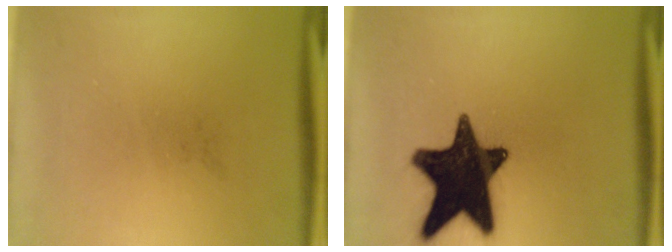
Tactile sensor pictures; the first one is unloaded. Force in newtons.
{"total": 18.1}